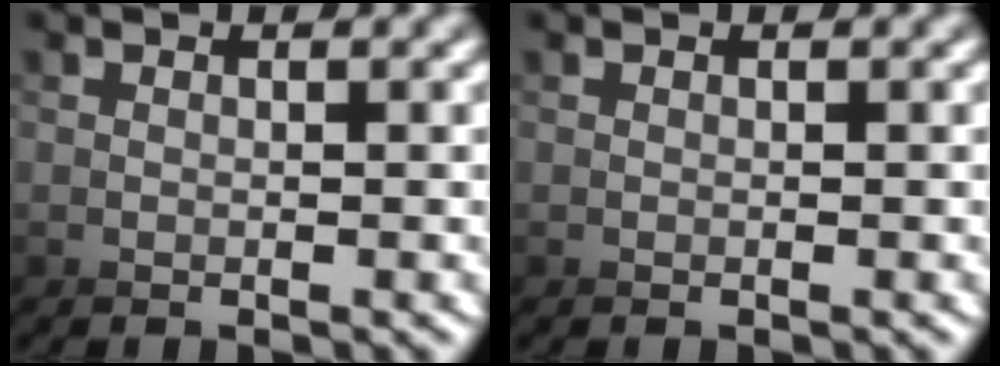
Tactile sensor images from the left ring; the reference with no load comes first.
{"total": 0.0}